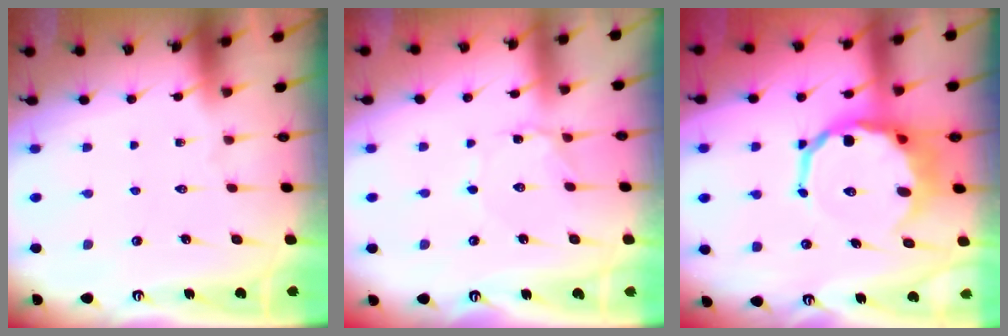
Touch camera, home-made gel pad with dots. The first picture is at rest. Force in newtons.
{"total": 2.3, "press": 2.3, "slide": 0.3}
{"total": 12.2, "press": 11.9, "slide": 2.8}